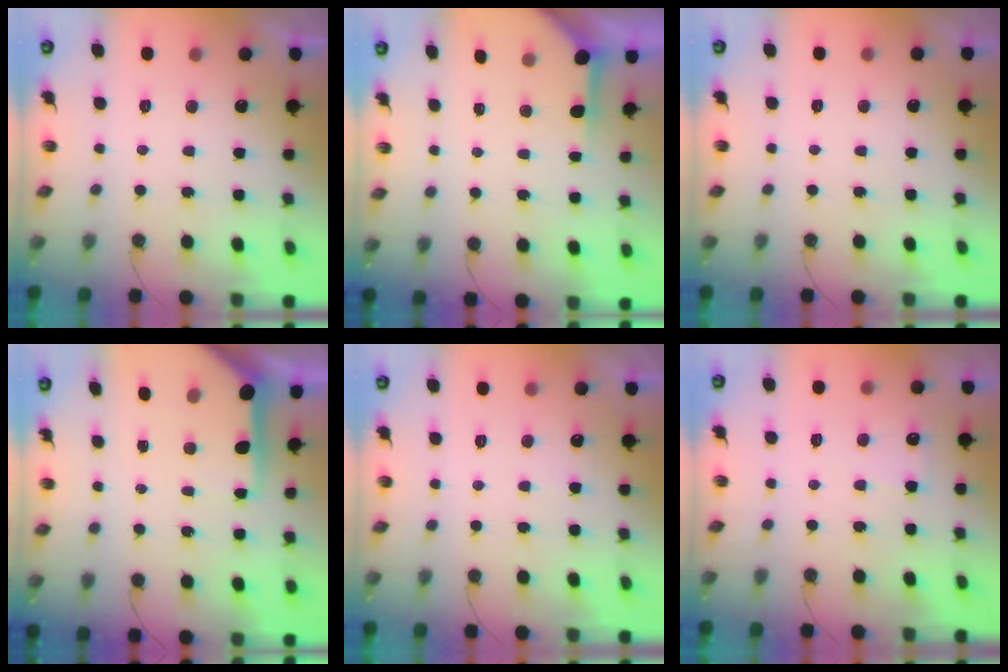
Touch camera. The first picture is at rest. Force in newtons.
{"total": 3.6, "press": 3.6, "slide": 0.3}
{"total": 0.0}
{"total": 9.2, "press": 9.1, "slide": 1.0}
{"total": 2.9, "press": 2.9, "slide": 0.5}
{"total": 3.9, "press": 3.9, "slide": 0.3}